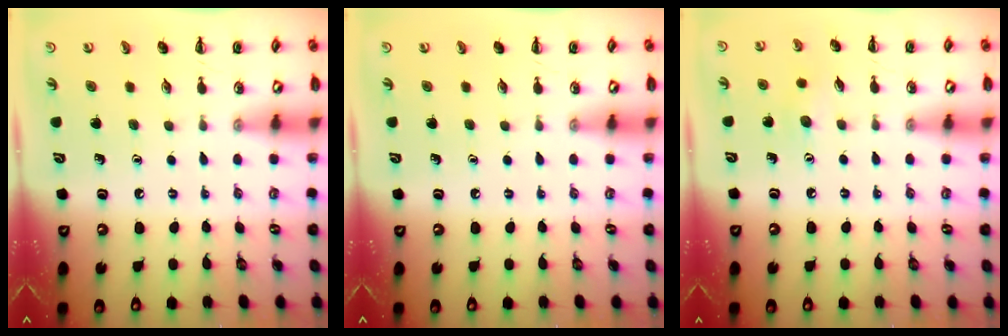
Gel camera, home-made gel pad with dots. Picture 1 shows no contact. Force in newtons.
{"total": 0.0}
{"total": 4.9, "press": 4.8, "slide": 1.0}